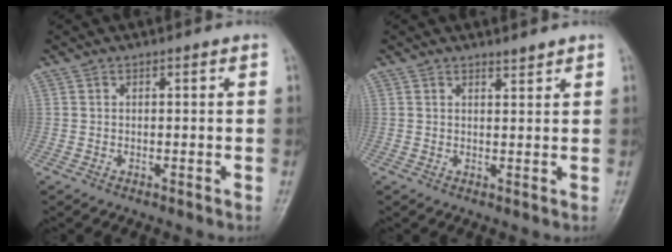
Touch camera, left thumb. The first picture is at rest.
{"total": 1.5, "force": [1.4, 0.1, 0.5], "torque": [-0.004, -0.014, 0.024]}